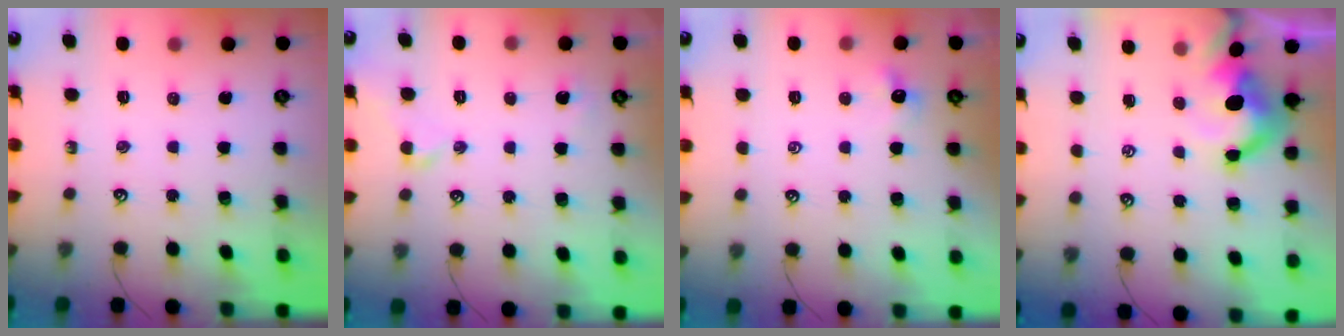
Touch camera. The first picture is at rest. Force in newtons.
{"total": 1.1, "press": 1.0, "slide": 0.4}
{"total": 0.7, "press": 0.6, "slide": 0.5}
{"total": 5.6, "press": 5.4, "slide": 1.1}